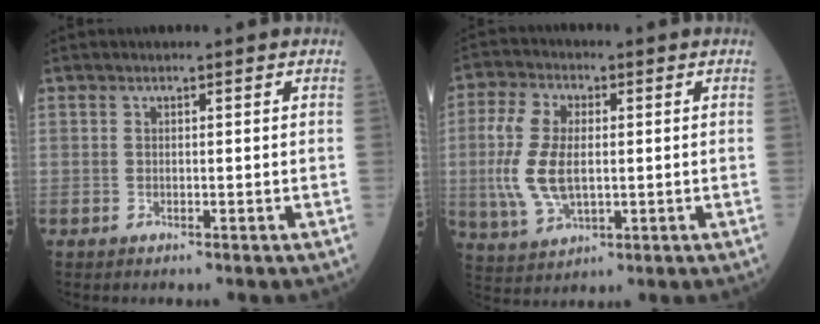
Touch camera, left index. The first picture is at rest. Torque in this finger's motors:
{"motor_torque": [1.31, -0.17, 0.39, 0.21]}